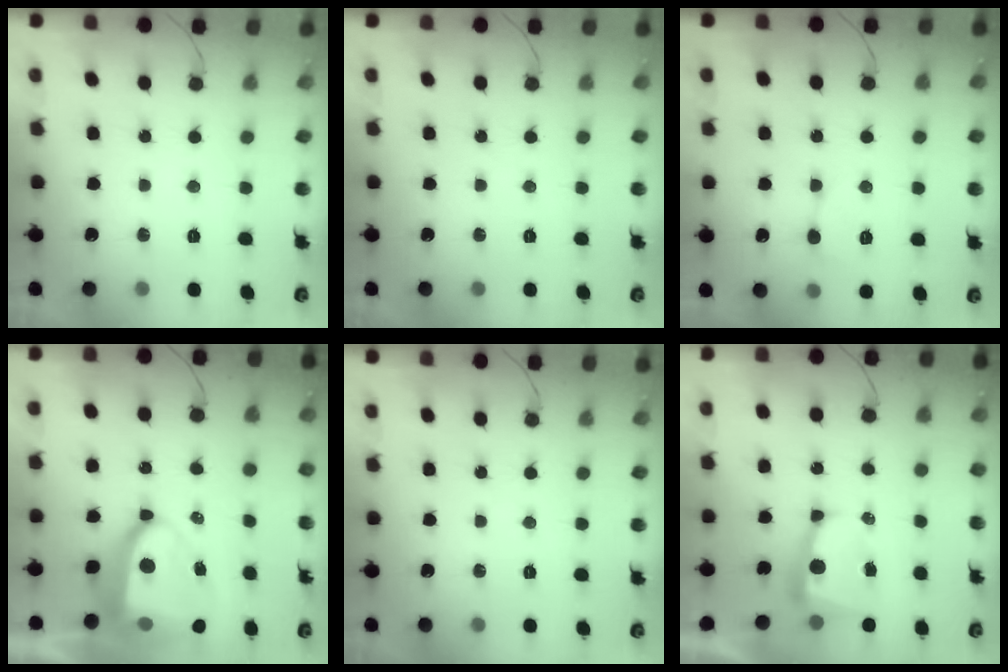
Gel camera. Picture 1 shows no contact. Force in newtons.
{"total": 0.0}
{"total": 3.7, "press": 3.6, "slide": 0.5}
{"total": 10.7, "press": 10.7, "slide": 1.2}
{"total": 0.0}
{"total": 6.2, "press": 6.2, "slide": 0.3}